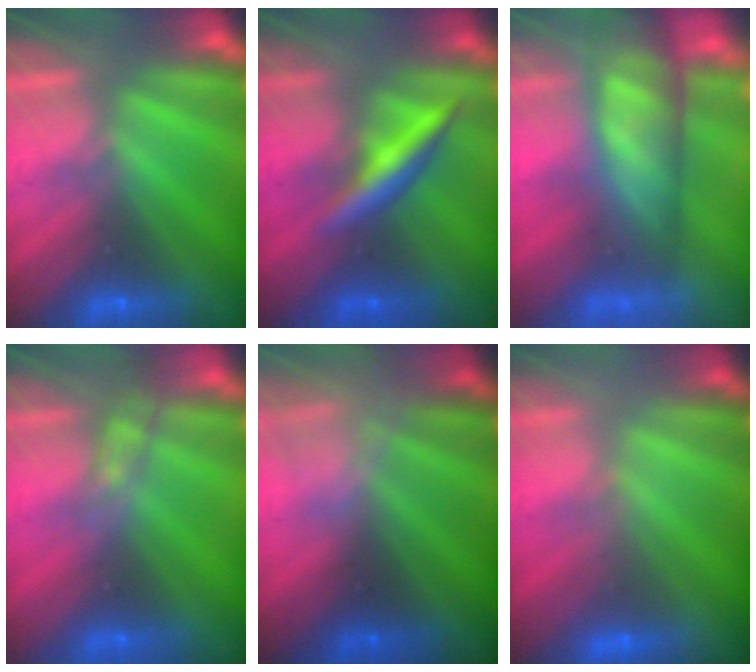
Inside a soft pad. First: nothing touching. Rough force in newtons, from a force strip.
{"total": 2.8}
{"total": 14.6}
{"total": 2.8}
{"total": 2.3}
{"total": 2.4}